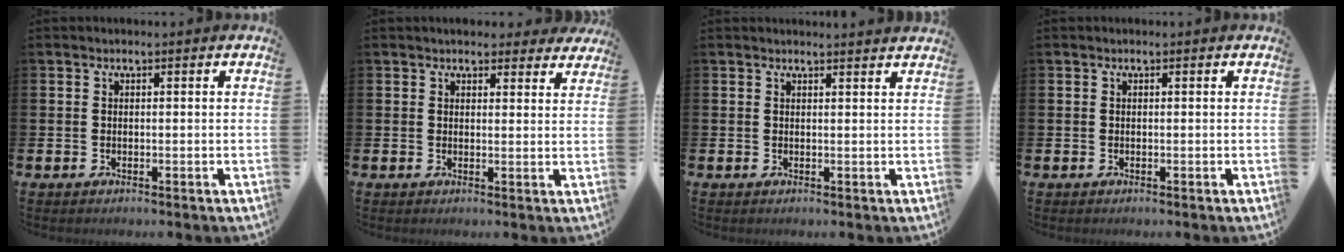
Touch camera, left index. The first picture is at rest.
{"total": 3.3, "force": [3.1, 1.1, 0.1], "torque": [-0.002, -0.013, 0.056]}
{"total": 1.3, "force": [1.3, -0.1, -0.1], "torque": [0.009, -0.011, 0.022]}
{"total": 0.0}